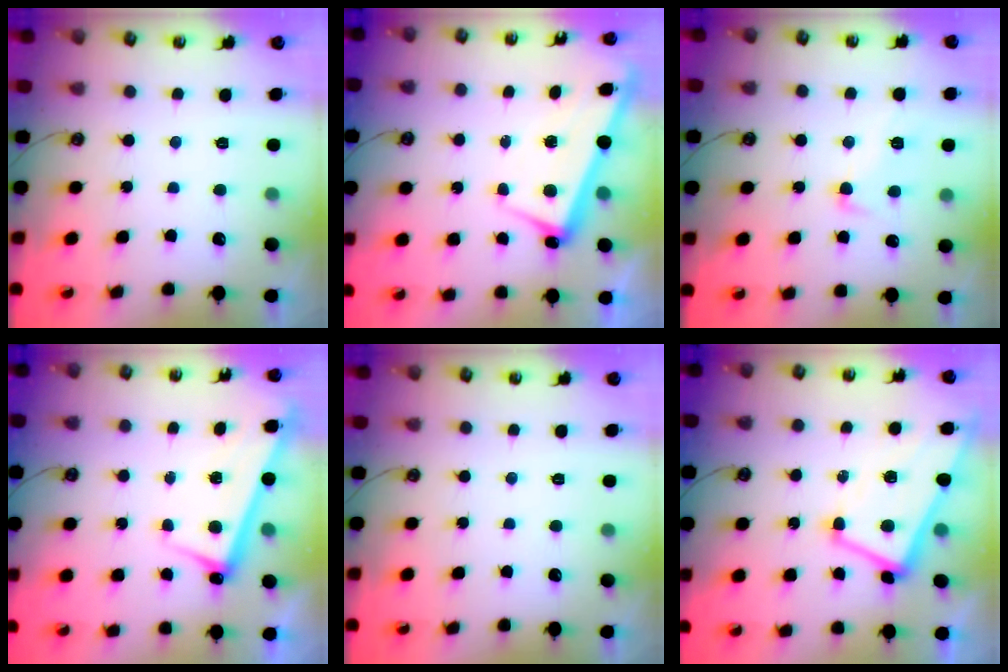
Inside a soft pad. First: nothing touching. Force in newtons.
{"total": 2.2, "press": 2.2, "slide": 0.5}
{"total": 1.4, "press": 1.0, "slide": 1.0}
{"total": 2.6, "press": 2.5, "slide": 0.8}
{"total": 0.0}
{"total": 1.2, "press": 0.9, "slide": 0.9}